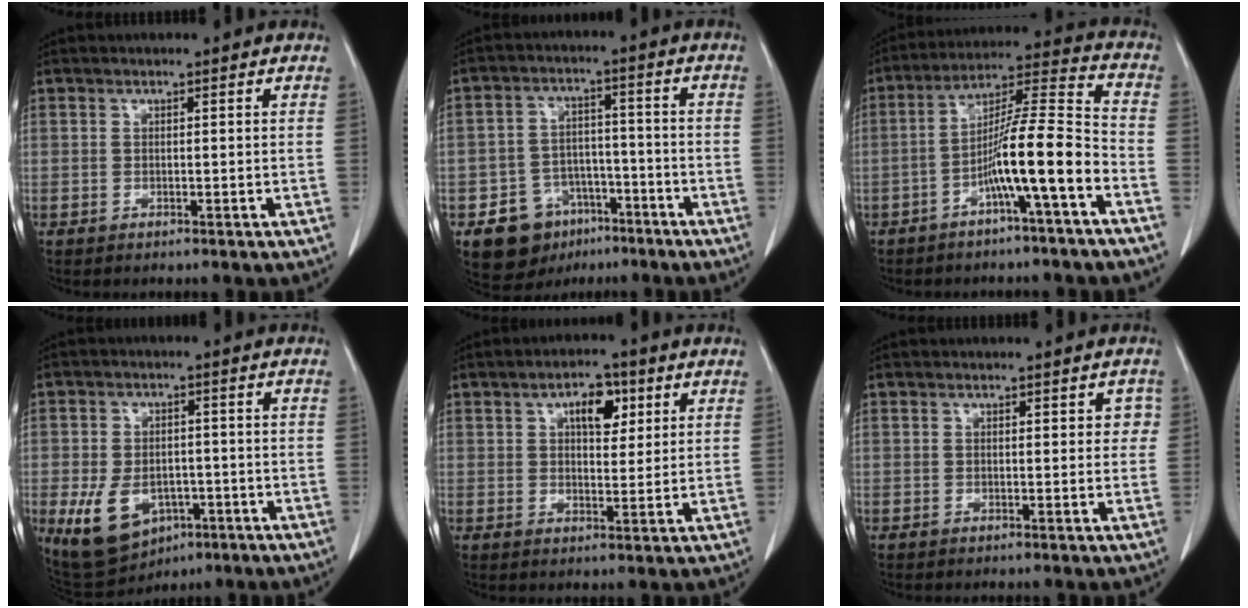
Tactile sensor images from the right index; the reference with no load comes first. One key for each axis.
{"total": 9.2, "fx": -5.2, "fy": 7.0, "fz": 2.8, "tx": -0.045, "ty": 0.021, "tz": -0.076}
{"total": 11.8, "fx": -5.0, "fy": -0.3, "fz": 10.7, "tx": -0.184, "ty": 0.018, "tz": -0.087}
{"total": 10.4, "fx": -4.2, "fy": 7.1, "fz": 6.4, "tx": -0.123, "ty": 0.000, "tz": -0.053}
{"total": 5.9, "fx": 2.5, "fy": 2.8, "fz": 4.5, "tx": -0.071, "ty": 0.009, "tz": 0.039}
{"total": 2.2, "fx": 0.6, "fy": 1.3, "fz": 1.7, "tx": -0.009, "ty": 0.010, "tz": 0.003}